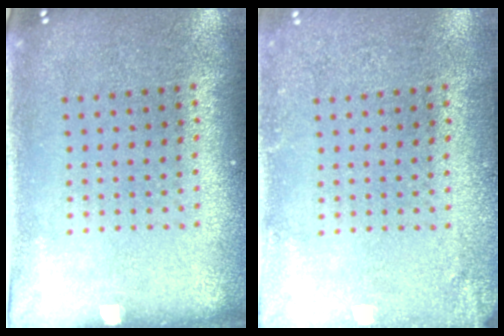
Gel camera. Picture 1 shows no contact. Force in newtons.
{"total": 1.6, "press": 1.6, "slide": 0.2}